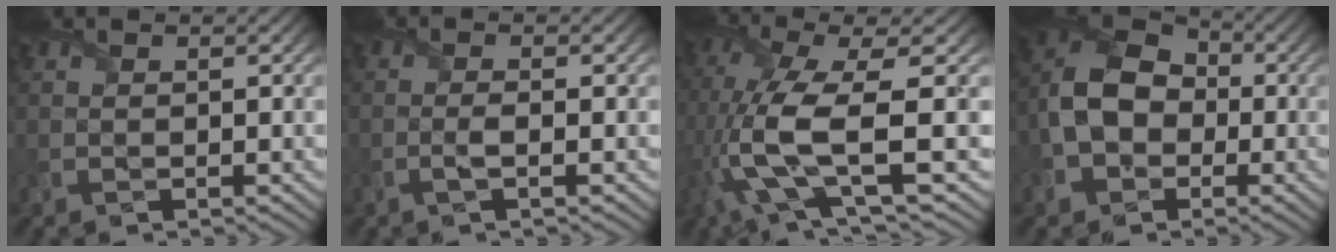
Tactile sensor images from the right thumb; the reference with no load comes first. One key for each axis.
{"total": 1.4, "fx": -0.5, "fy": 0.1, "fz": 1.3, "tx": -0.028, "ty": 0.003, "tz": -0.016}
{"total": 12.4, "fx": -2.2, "fy": 3.7, "fz": 11.6, "tx": -0.259, "ty": -0.006, "tz": -0.044}
{"total": 9.7, "fx": -1.5, "fy": 7.5, "fz": 6.1, "tx": -0.135, "ty": -0.006, "tz": -0.041}